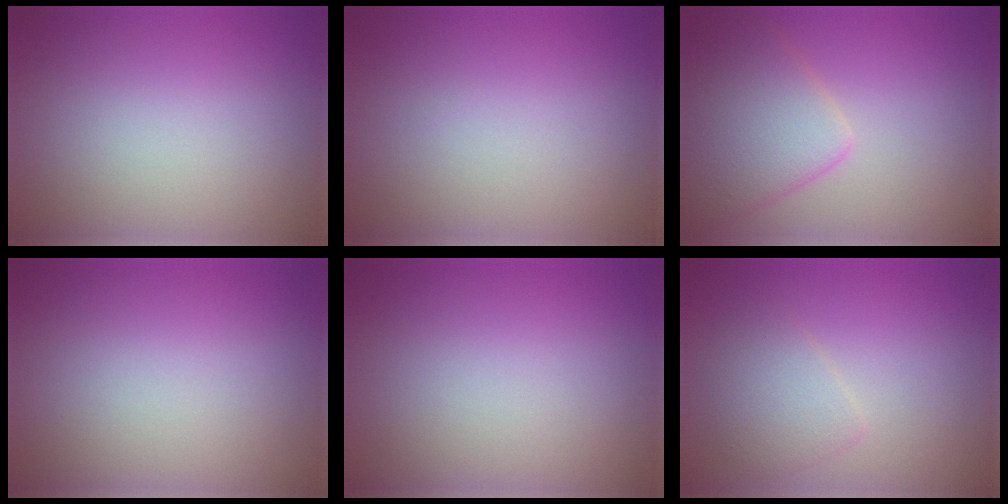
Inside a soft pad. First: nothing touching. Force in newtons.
{"total": 0.0}
{"total": 5.3, "press": 5.3, "slide": 0.3}
{"total": 0.0}
{"total": 0.0}
{"total": 2.4, "press": 2.4, "slide": 0.1}